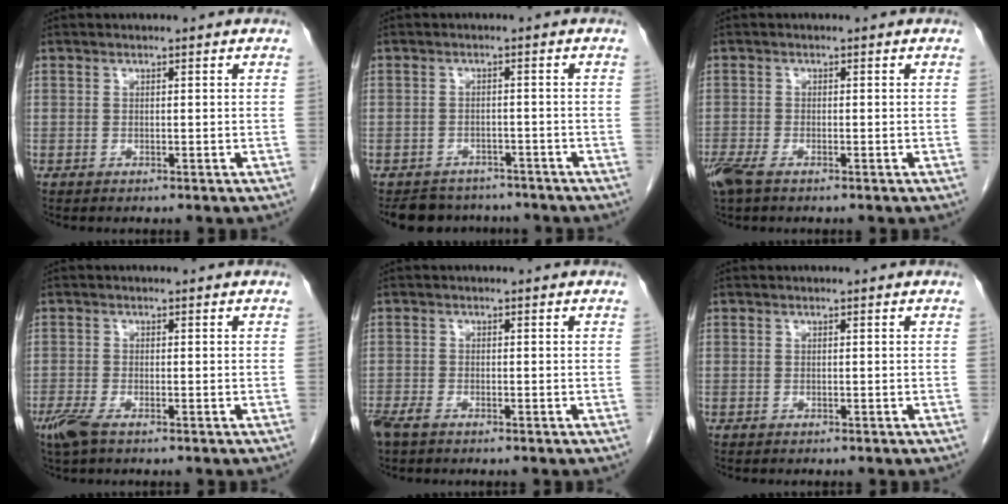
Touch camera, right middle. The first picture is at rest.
{"total": 7.2, "force": [-6.5, 2.9, 0.9], "torque": [-0.008, 0.003, -0.086]}
{"total": 3.9, "force": [-2.7, 1.2, 2.5], "torque": [-0.060, -0.011, -0.050]}
{"total": 3.3, "force": [-2.2, 0.8, 2.3], "torque": [-0.057, -0.009, -0.043]}
{"total": 3.3, "force": [-2.4, 1.2, 1.9], "torque": [-0.046, -0.007, -0.043]}
{"total": 0.0}